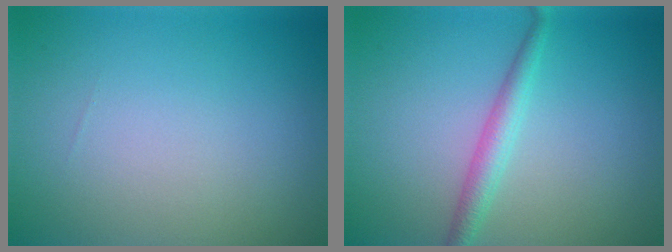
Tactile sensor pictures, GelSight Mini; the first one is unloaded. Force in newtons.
{"total": 2.2, "press": 2.2, "slide": 0.0}